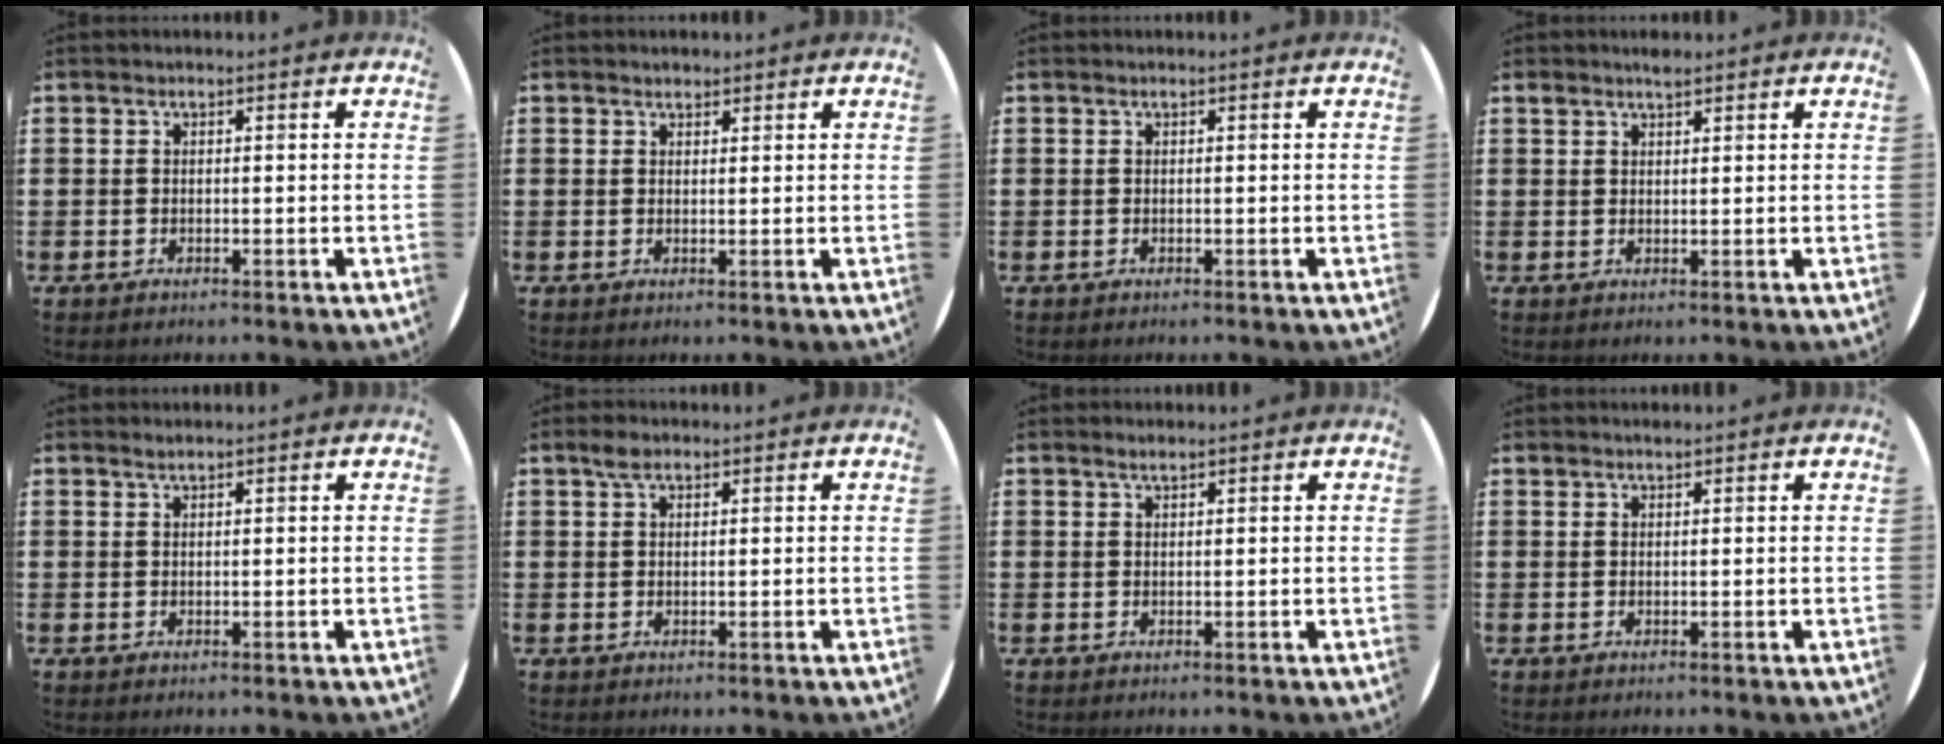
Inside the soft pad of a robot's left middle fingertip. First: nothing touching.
{"total": 1.1, "force": [1.1, 0.3, 0.0], "torque": [0.007, -0.002, 0.019]}
{"total": 0.0}
{"total": 1.5, "force": [1.4, 0.3, 0.4], "torque": [-0.002, -0.002, 0.024]}
{"total": 0.7, "force": [0.6, -0.1, 0.2], "torque": [-0.003, -0.001, 0.012]}
{"total": 1.9, "force": [1.3, 1.0, 0.9], "torque": [-0.013, 0.002, 0.022]}
{"total": 0.9, "force": [0.9, 0.0, 0.4], "torque": [-0.008, 0.000, 0.016]}
{"total": 0.5, "force": [0.5, 0.1, -0.1], "torque": [0.001, 0.003, 0.010]}